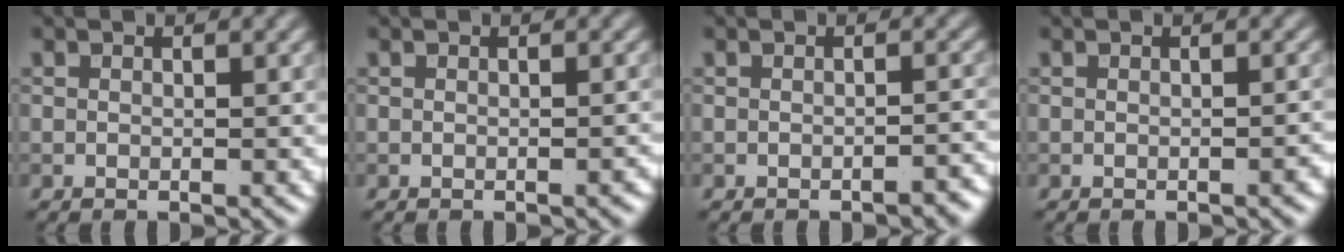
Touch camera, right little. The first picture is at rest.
{"total": 0.6, "force": [-0.5, 0.1, 0.3], "torque": [-0.003, 0.001, -0.005]}
{"total": 1.4, "force": [-1.1, 0.4, 0.8], "torque": [-0.009, 0.004, -0.015]}
{"total": 0.8, "force": [-0.5, 0.2, 0.5], "torque": [-0.008, 0.001, -0.005]}